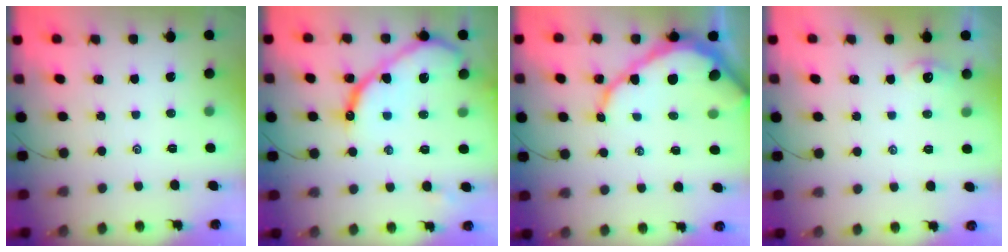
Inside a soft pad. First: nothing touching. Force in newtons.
{"total": 14.0, "press": 14.0, "slide": 0.9}
{"total": 12.7, "press": 12.7, "slide": 0.9}
{"total": 2.7, "press": 2.7, "slide": 0.3}